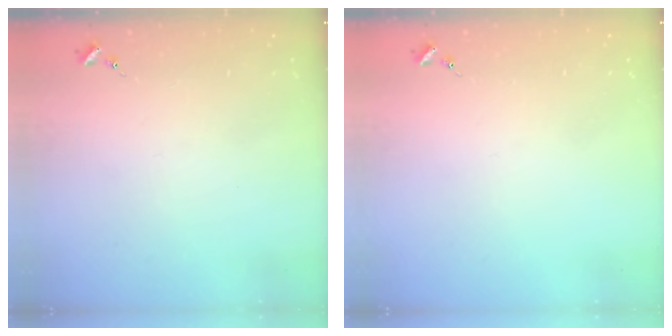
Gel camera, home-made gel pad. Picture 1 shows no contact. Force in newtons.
{"total": 0.0}